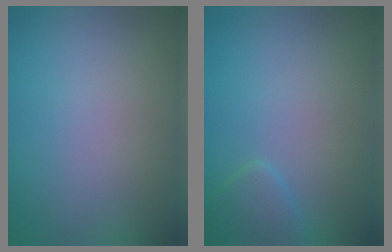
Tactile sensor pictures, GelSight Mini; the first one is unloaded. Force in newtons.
{"total": 1.8, "press": 1.8, "slide": 0.1}